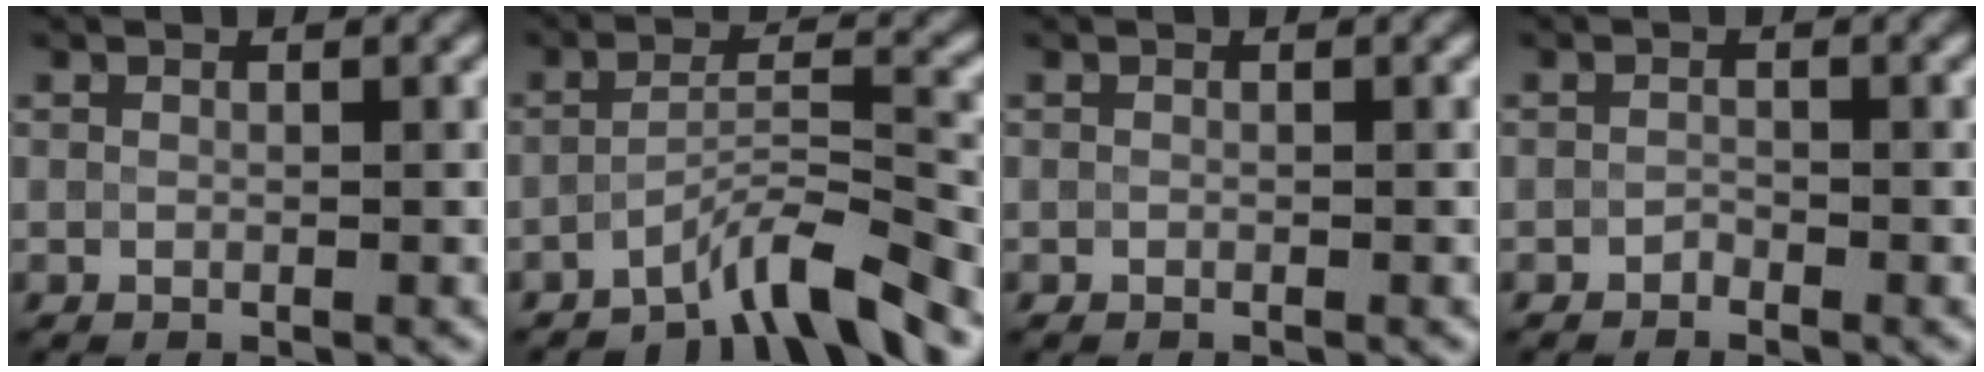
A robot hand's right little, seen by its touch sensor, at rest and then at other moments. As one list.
[{"total": 5.0, "force": [-4.0, 0.4, 3.0], "torque": [-0.046, 0.010, -0.080]}, {"total": 0.0}, {"total": 0.6, "force": [-0.5, 0.2, 0.2], "torque": [-0.003, 0.000, -0.011]}]